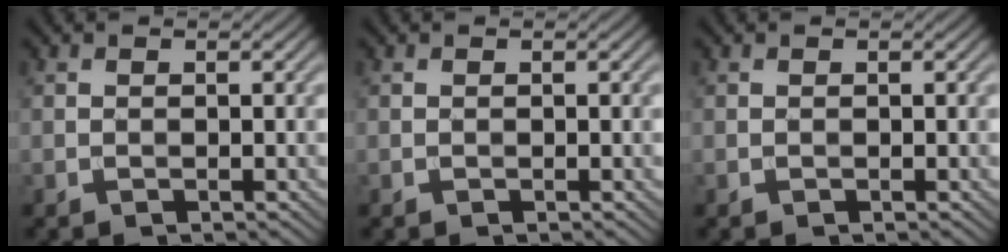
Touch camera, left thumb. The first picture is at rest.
{"total": 0.0}
{"total": 0.0}